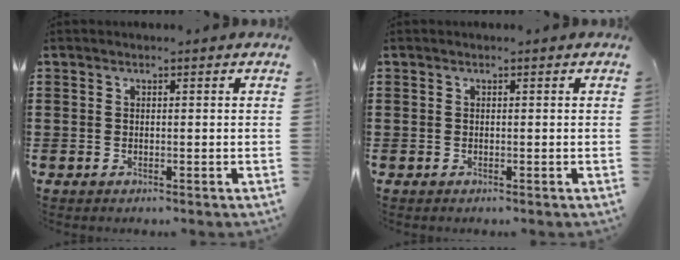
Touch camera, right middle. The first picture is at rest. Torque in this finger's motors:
{"motor_torque": [0.11, -0.11, 0.00, 0.00]}